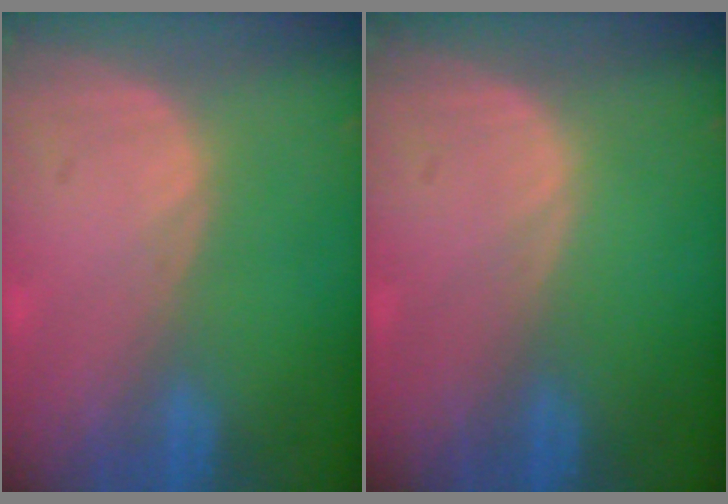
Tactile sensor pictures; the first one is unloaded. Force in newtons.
{"total": 0.0}